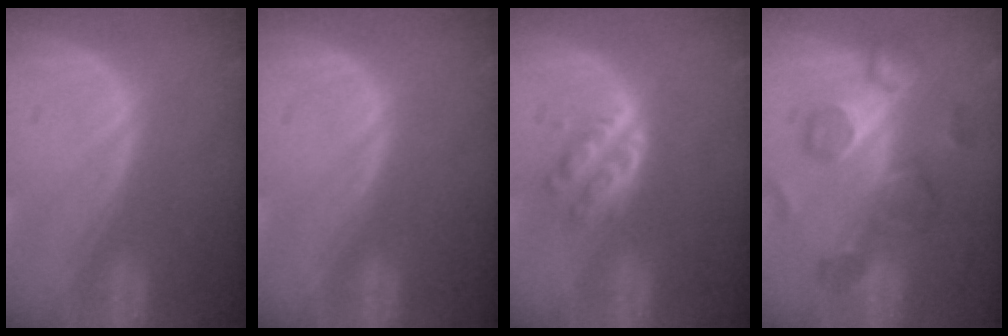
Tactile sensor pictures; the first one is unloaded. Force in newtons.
{"total": 0.0}
{"total": 4.9, "press": 4.4, "slide": 2.2}
{"total": 9.1, "press": 8.6, "slide": 3.0}